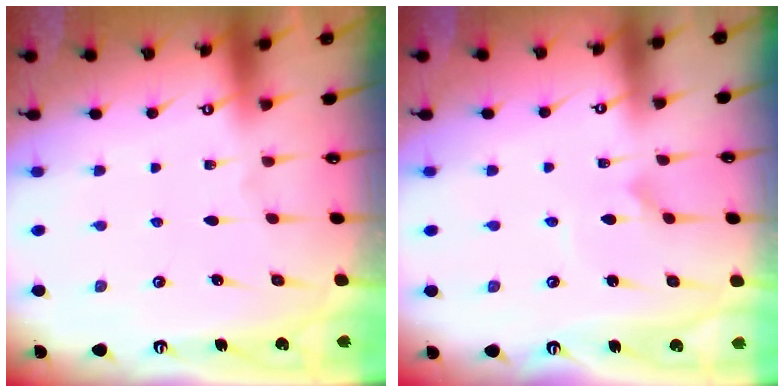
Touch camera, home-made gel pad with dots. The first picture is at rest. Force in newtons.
{"total": 3.9, "press": 3.9, "slide": 0.4}